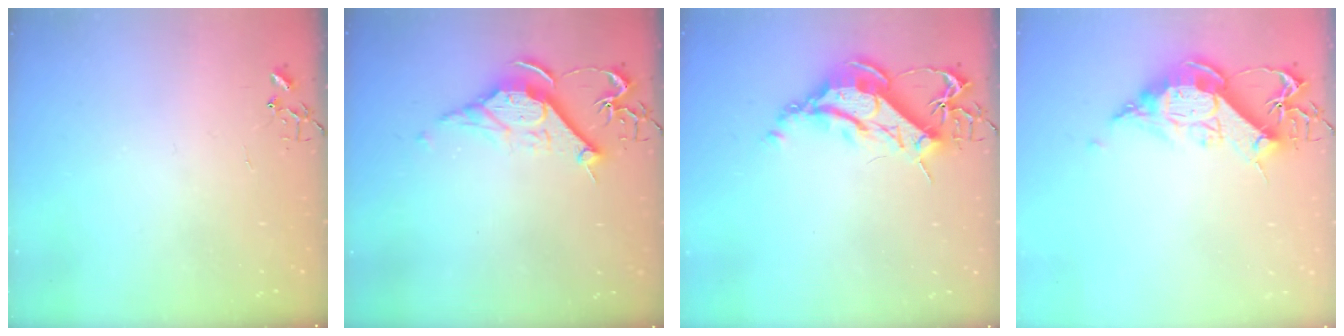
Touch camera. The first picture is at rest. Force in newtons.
{"total": 11.9, "press": 11.9, "slide": 1.0}
{"total": 12.9, "press": 12.9, "slide": 1.2}
{"total": 12.9, "press": 12.8, "slide": 1.3}